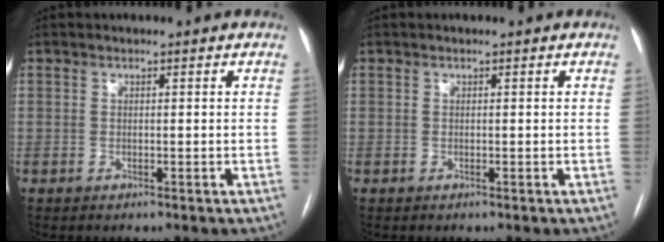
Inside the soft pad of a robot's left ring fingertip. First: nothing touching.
{"total": 0.0}